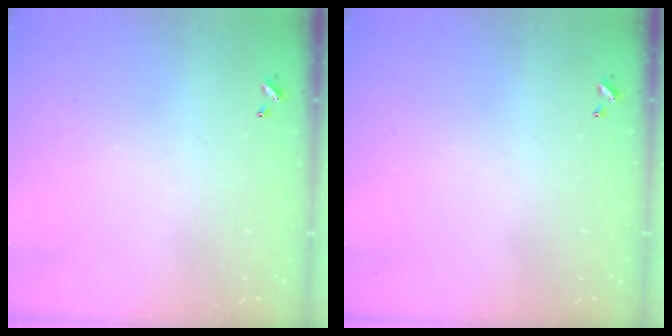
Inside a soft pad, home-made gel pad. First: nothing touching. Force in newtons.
{"total": 0.0}